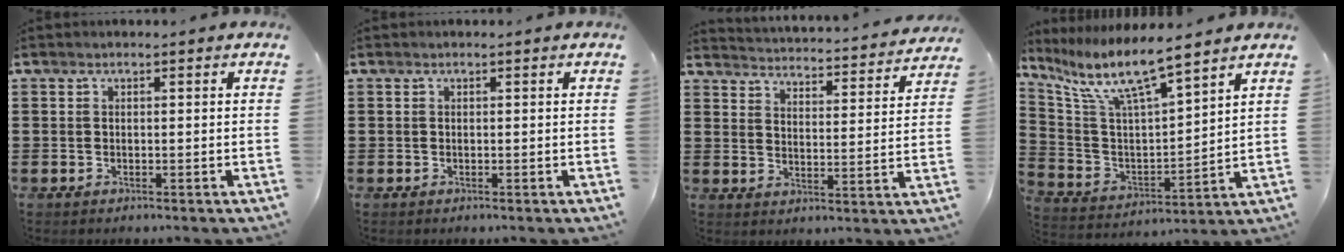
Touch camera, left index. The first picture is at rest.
{"total": 0.0}
{"total": 3.1, "force": [3.1, -0.5, -0.1], "torque": [-0.021, -0.036, 0.045]}
{"total": 8.6, "force": [6.8, 1.2, 5.1], "torque": [-0.128, -0.041, 0.112]}